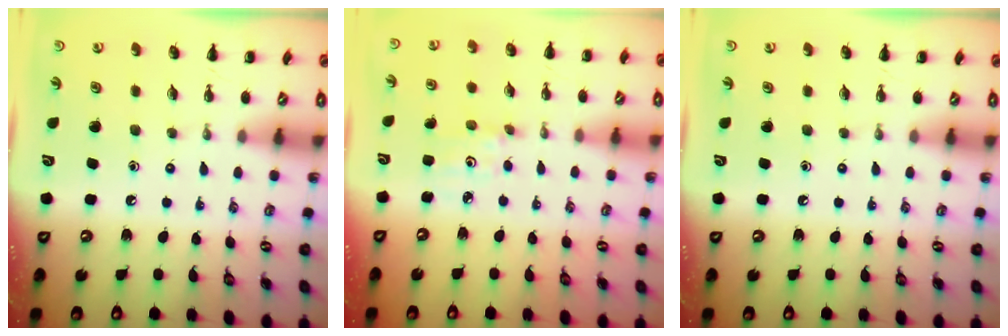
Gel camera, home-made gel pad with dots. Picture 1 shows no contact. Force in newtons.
{"total": 2.8, "press": 2.7, "slide": 0.8}
{"total": 0.0}